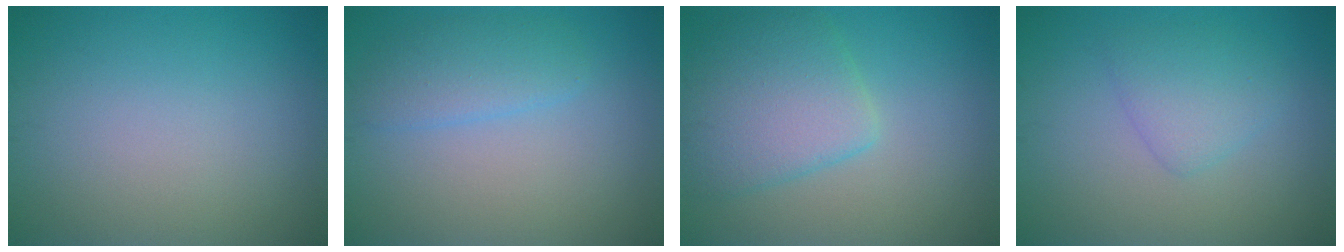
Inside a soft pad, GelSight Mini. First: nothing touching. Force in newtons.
{"total": 2.7, "press": 2.7, "slide": 0.2}
{"total": 5.3, "press": 5.3, "slide": 0.3}
{"total": 2.5, "press": 2.5, "slide": 0.1}